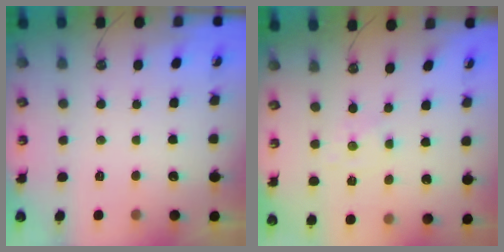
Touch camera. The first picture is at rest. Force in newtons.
{"total": 1.5, "press": 1.5, "slide": 0.2}